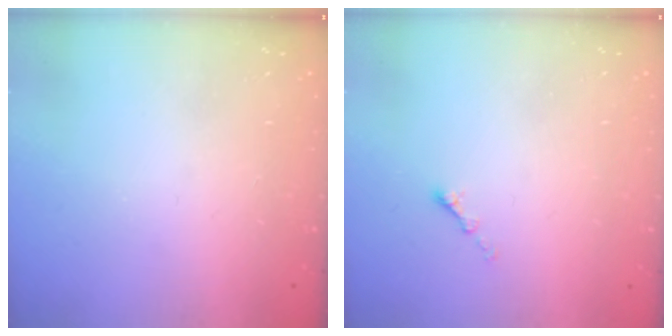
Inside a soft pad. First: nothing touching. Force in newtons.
{"total": 1.1, "press": 1.0, "slide": 0.5}